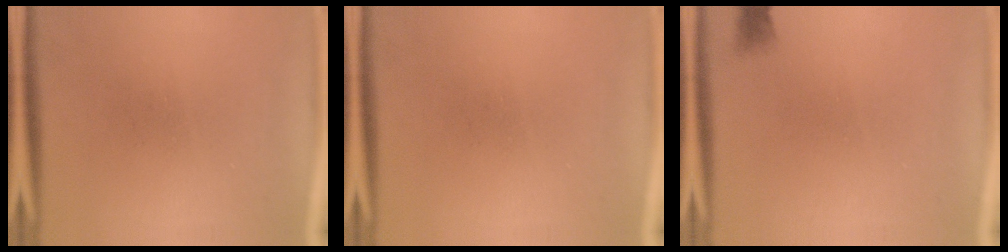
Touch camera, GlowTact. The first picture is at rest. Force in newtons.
{"total": 0.0}
{"total": 1.2}